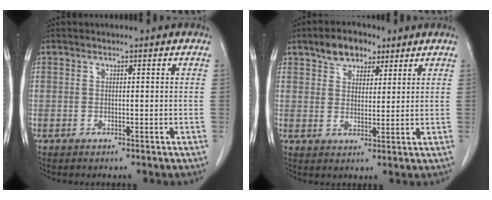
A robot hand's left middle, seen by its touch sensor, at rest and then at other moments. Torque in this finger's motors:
{"motor_torque": [0.20, -0.17, 0.02, 0.01]}